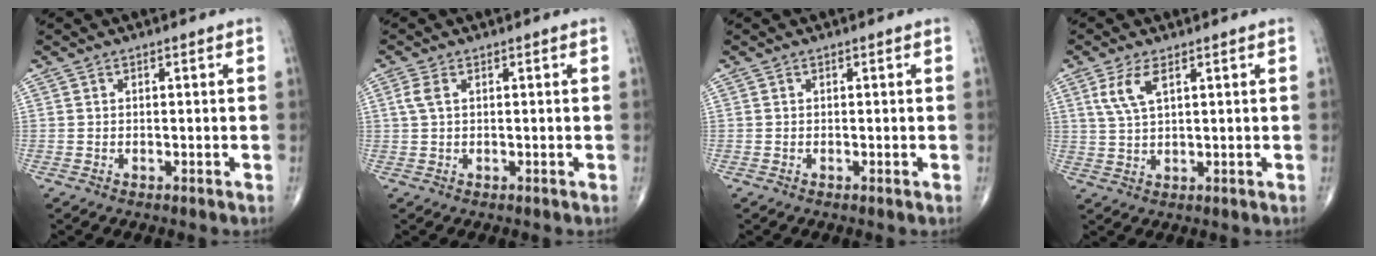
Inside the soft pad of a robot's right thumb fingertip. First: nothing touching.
{"total": 2.2, "force": [0.6, 1.1, 1.8], "torque": [-0.054, 0.013, 0.016]}
{"total": 0.0}
{"total": 5.1, "force": [2.3, 1.8, 4.1], "torque": [-0.094, -0.002, 0.052]}